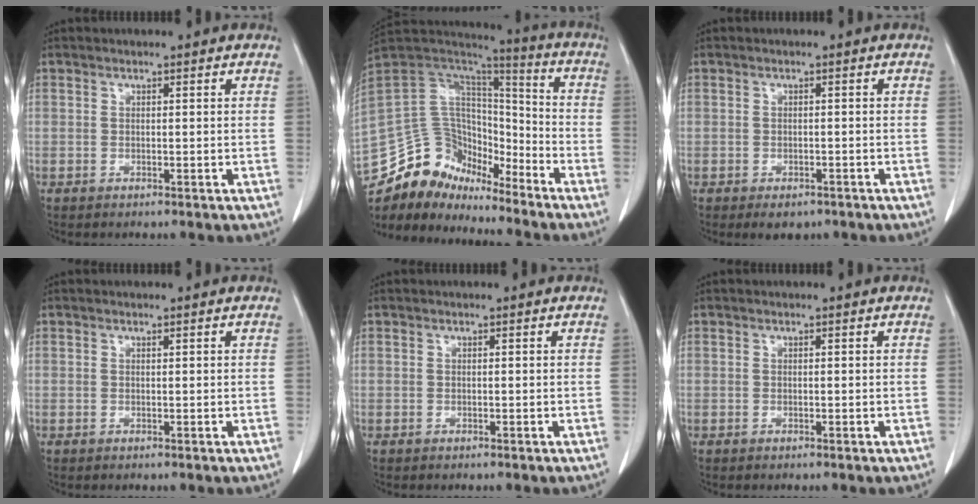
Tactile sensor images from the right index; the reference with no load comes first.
{"total": 15.8, "force": [-13.6, 6.9, 4.1], "torque": [-0.064, 0.067, -0.245]}
{"total": 2.9, "force": [-2.0, 1.7, 1.3], "torque": [-0.011, 0.000, -0.019]}
{"total": 0.0}
{"total": 0.0}
{"total": 0.0}